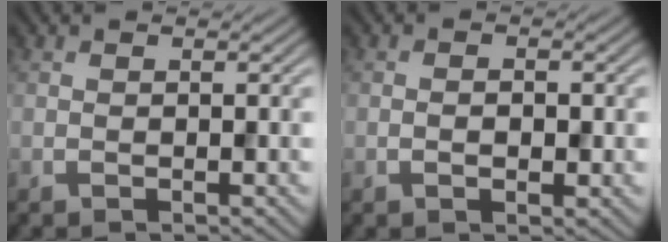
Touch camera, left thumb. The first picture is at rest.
{"total": 1.9, "force": [-0.5, 1.0, 1.5], "torque": [-0.023, -0.001, -0.005]}